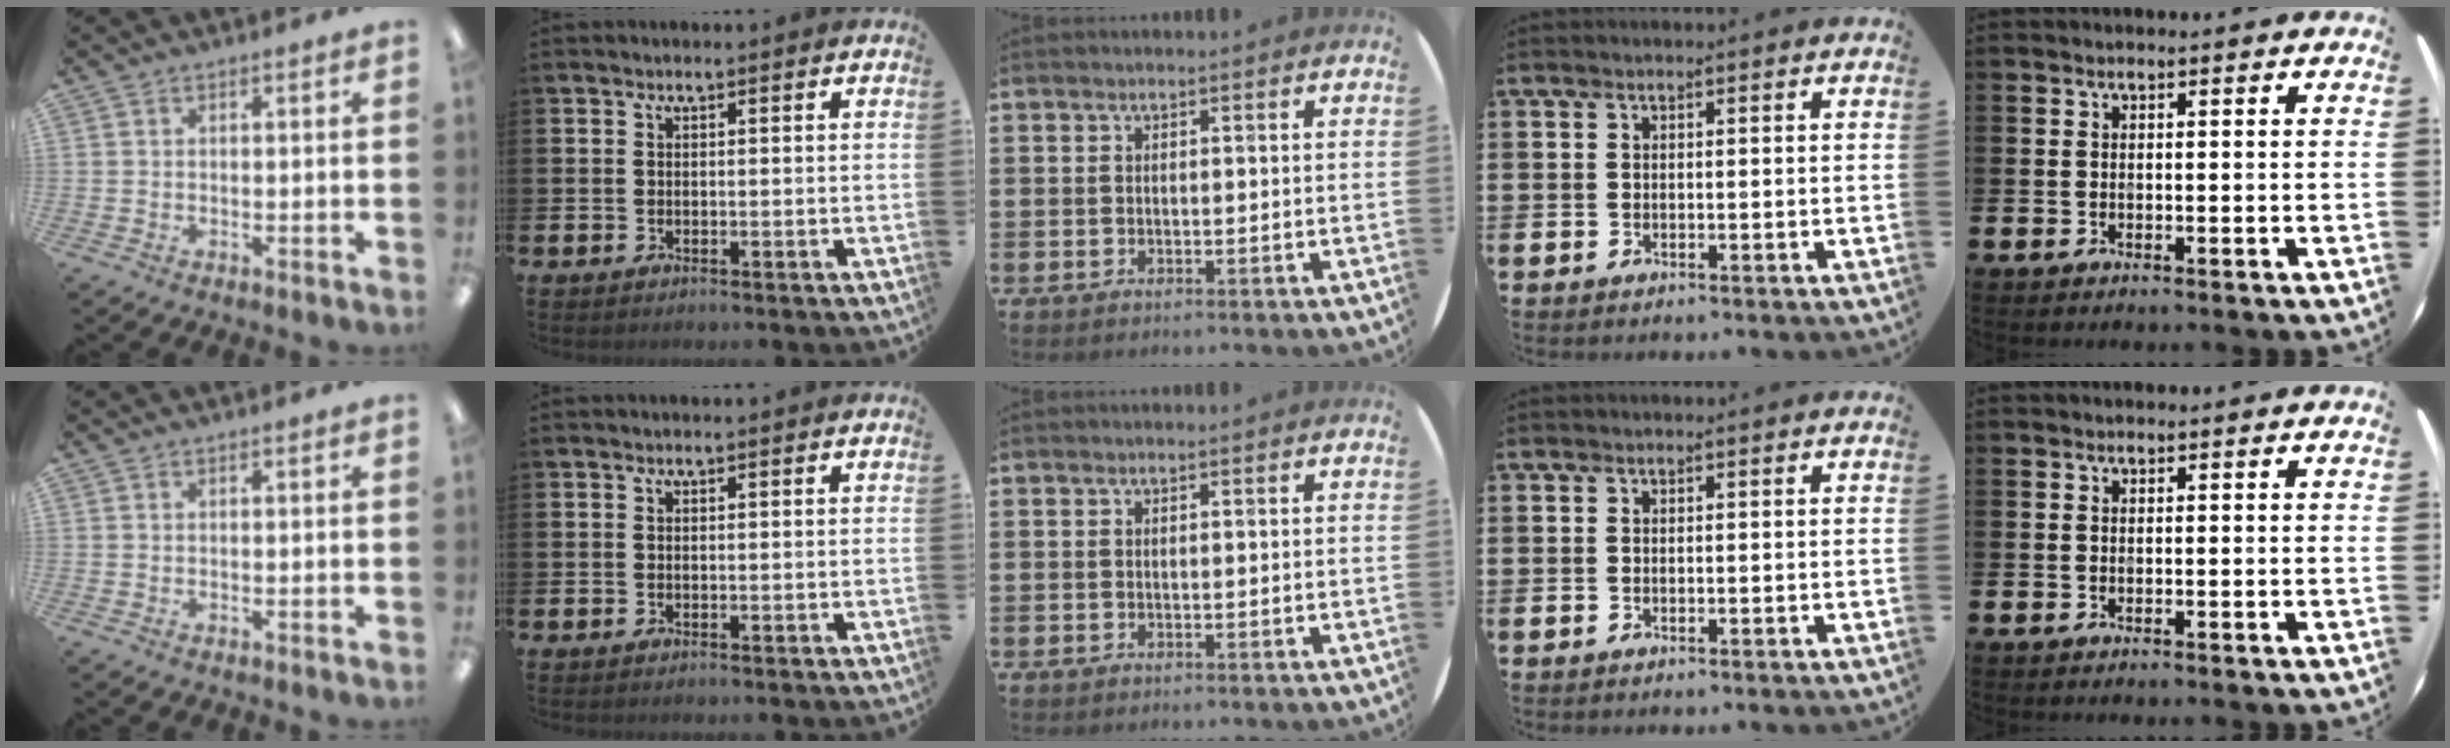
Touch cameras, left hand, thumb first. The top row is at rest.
{}